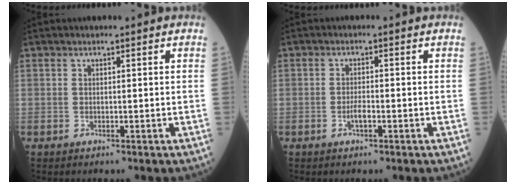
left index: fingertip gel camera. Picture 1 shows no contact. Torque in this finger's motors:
{"motor_torque": [0.65, 0.19, 0.13, 0.05]}